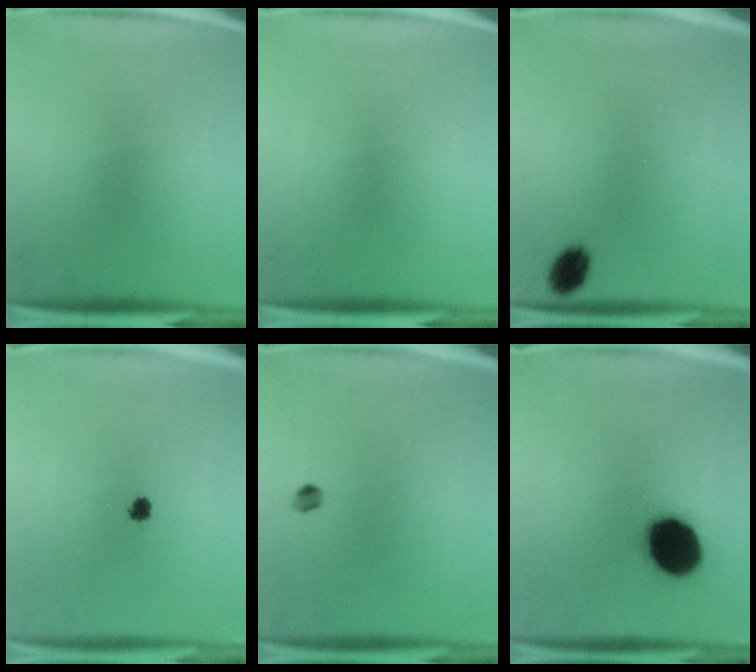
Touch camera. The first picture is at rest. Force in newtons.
{"total": 0.0}
{"total": 4.6}
{"total": 2.1}
{"total": 1.7}
{"total": 17.3}